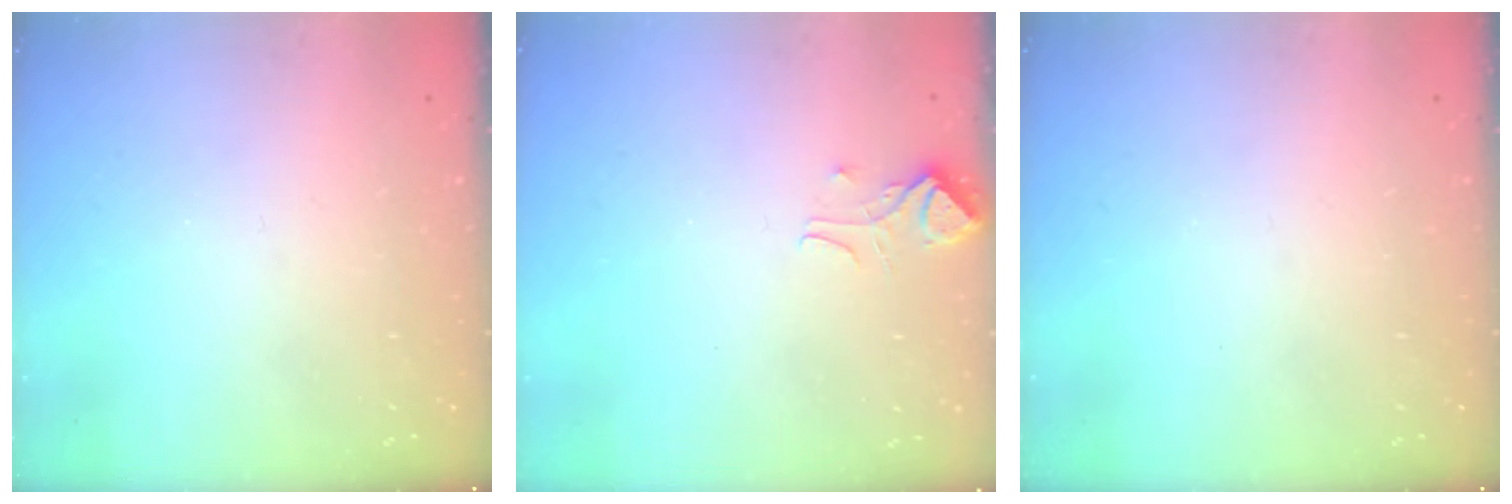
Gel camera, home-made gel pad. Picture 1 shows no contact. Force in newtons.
{"total": 0.9, "press": 0.5, "slide": 0.8}
{"total": 0.0}